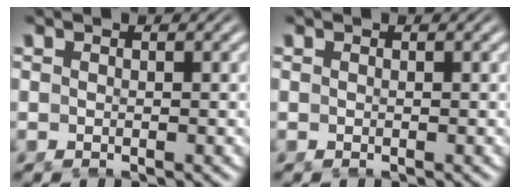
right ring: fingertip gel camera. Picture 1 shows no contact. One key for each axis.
{"total": 0.0}